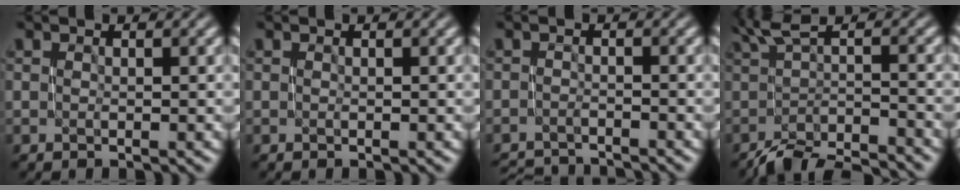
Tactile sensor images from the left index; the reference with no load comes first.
{"total": 0.0}
{"total": 2.8, "force": [-2.7, 0.2, 0.3], "torque": [0.004, -0.015, -0.051]}
{"total": 4.7, "force": [-2.8, 1.2, 3.6], "torque": [-0.049, -0.008, -0.052]}